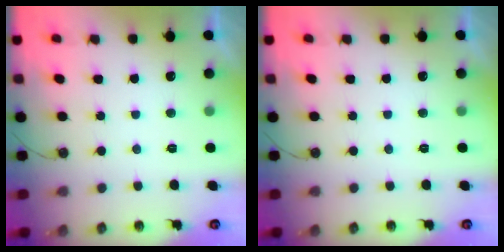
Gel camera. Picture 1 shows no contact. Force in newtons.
{"total": 0.0}